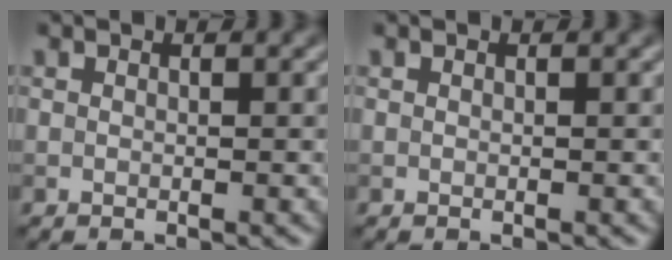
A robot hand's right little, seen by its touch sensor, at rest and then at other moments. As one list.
[{"total": 0.0}]